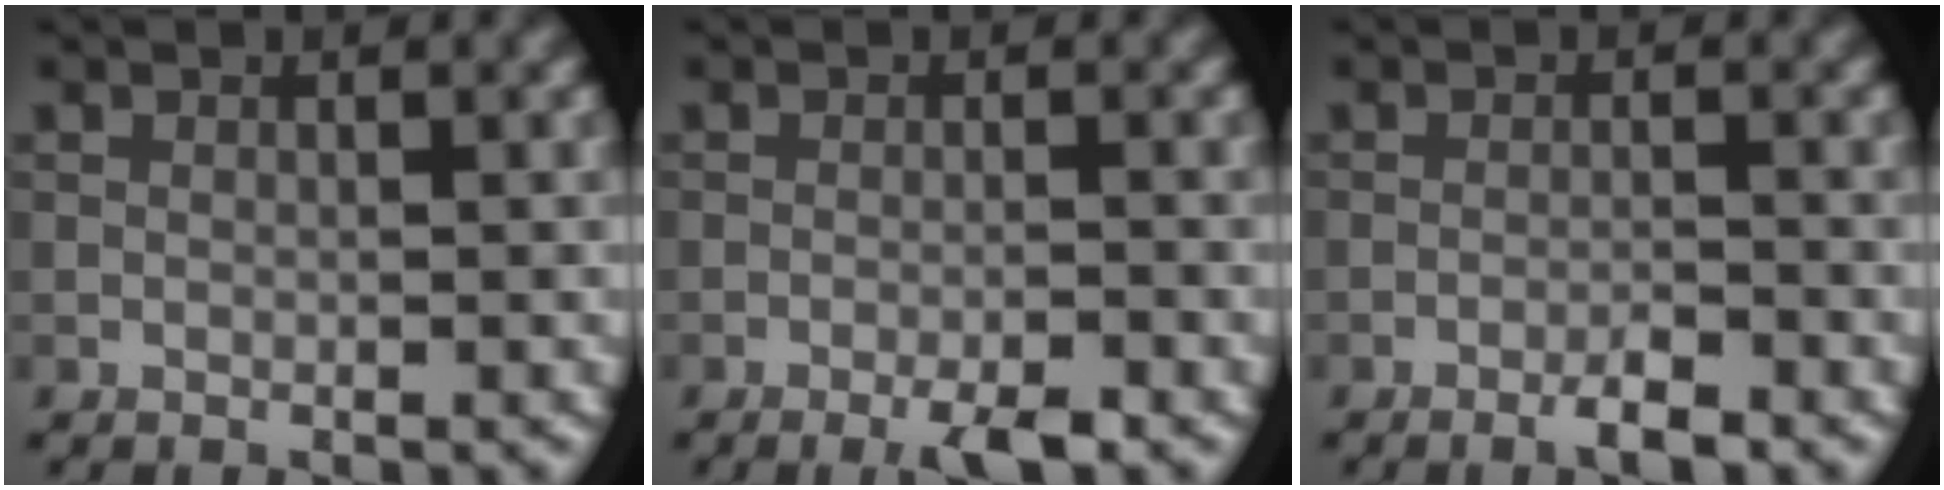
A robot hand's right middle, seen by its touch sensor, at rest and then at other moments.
{"total": 2.9, "force": [-2.0, 0.3, 2.1], "torque": [-0.036, 0.001, -0.037]}
{"total": 2.0, "force": [-1.4, 0.2, 1.5], "torque": [-0.023, 0.002, -0.027]}